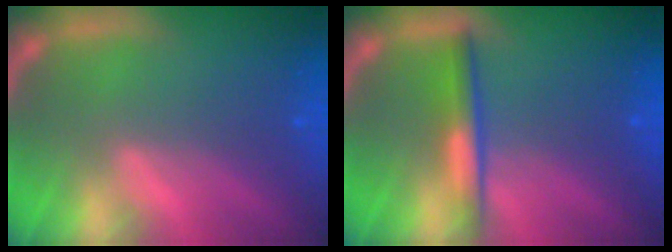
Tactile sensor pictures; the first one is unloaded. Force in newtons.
{"total": 3.0}